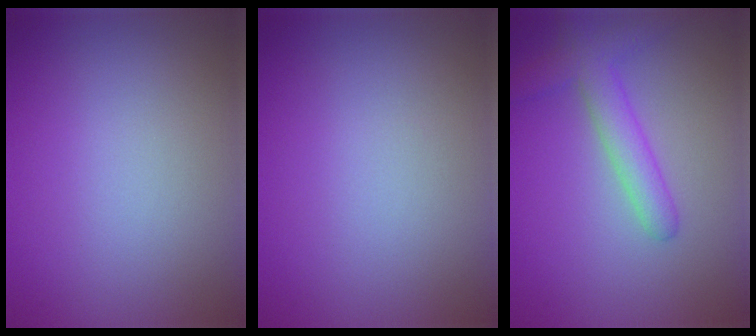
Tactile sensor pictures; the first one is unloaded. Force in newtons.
{"total": 0.0}
{"total": 3.5, "press": 3.5, "slide": 0.2}